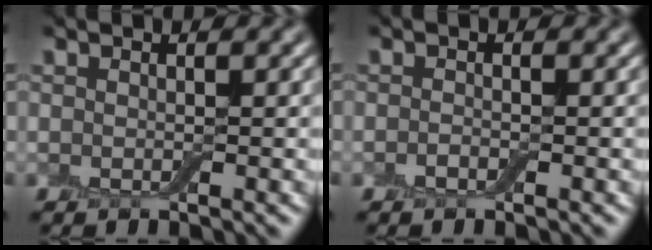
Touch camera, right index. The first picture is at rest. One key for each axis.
{"total": 0.6, "fx": -0.4, "fy": 0.2, "fz": 0.4, "tx": -0.011, "ty": -0.001, "tz": -0.008}